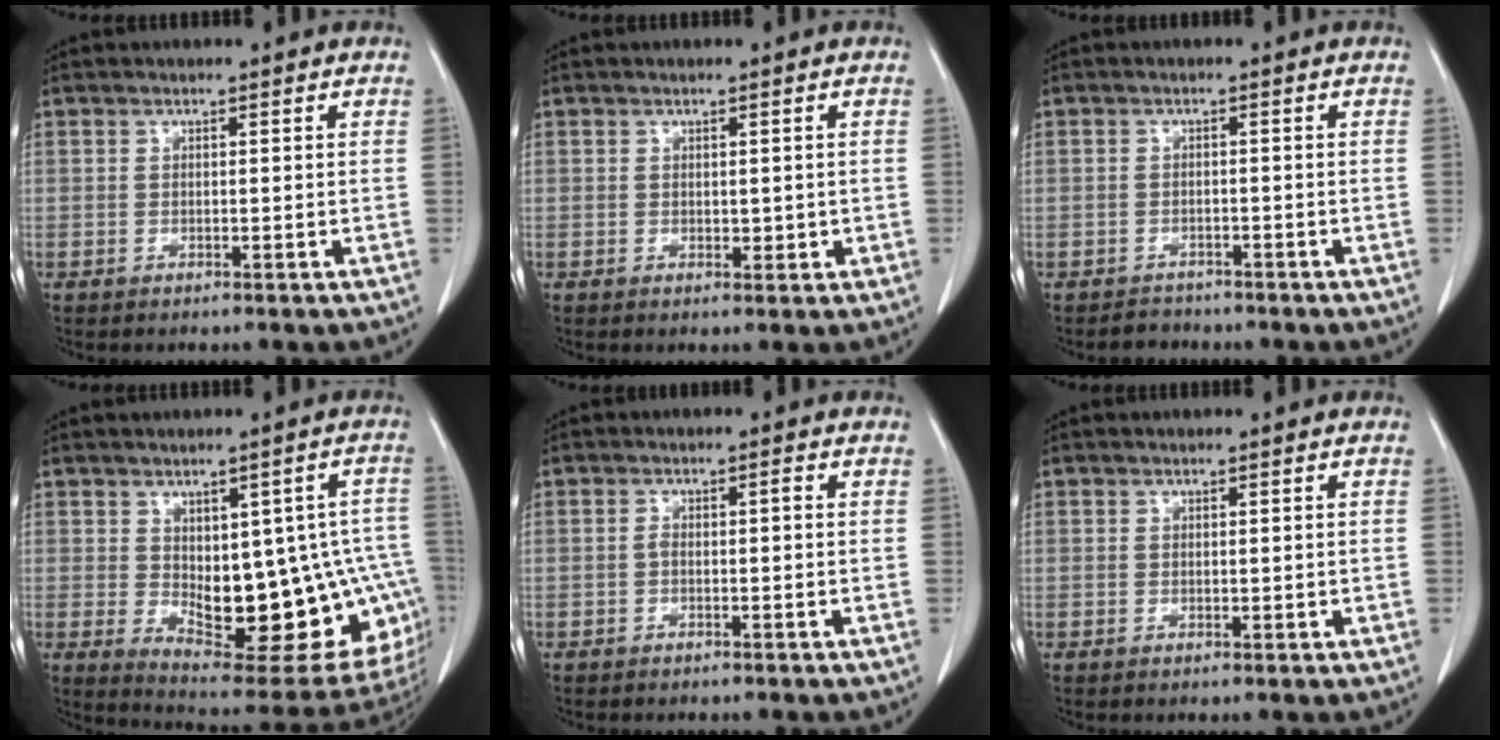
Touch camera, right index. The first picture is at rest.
{"total": 1.6, "force": [0.0, 1.0, 1.3], "torque": [-0.015, -0.002, 0.004]}
{"total": 2.1, "force": [-1.7, 1.1, -0.6], "torque": [0.004, 0.002, -0.028]}
{"total": 21.3, "force": [-2.6, 9.2, 19.0], "torque": [-0.179, 0.011, -0.004]}
{"total": 1.3, "force": [-0.3, 0.4, 1.2], "torque": [-0.020, 0.005, -0.006]}
{"total": 0.6, "force": [0.0, 0.4, 0.5], "torque": [-0.008, -0.002, 0.003]}